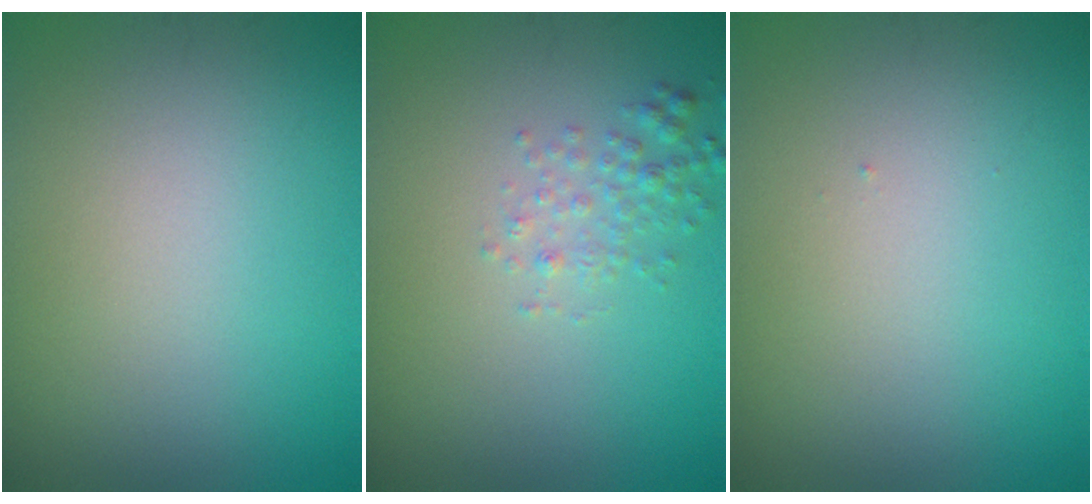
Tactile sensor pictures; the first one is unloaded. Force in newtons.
{"total": 1.6, "press": 1.6, "slide": 0.1}
{"total": 0.0}